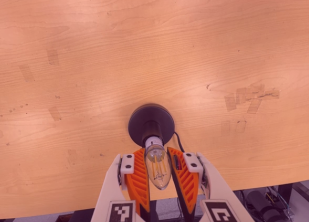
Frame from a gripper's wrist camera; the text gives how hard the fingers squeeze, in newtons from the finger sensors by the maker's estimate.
{"total": 13.4, "left": 12.3, "right": 14.5}